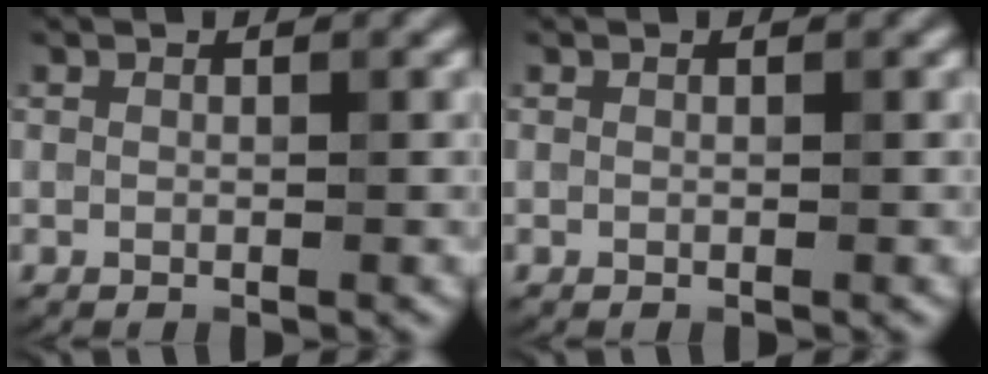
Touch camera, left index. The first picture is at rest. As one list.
[{"total": 0.0}]